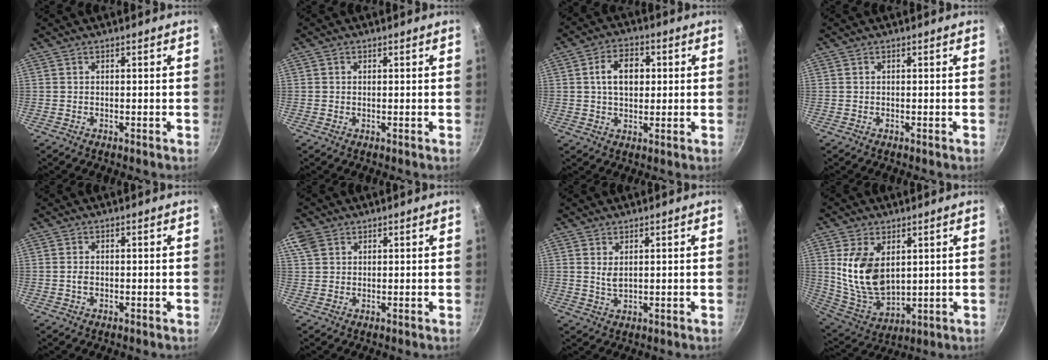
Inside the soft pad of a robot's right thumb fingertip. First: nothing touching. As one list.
[{"total": 0.7, "force": [0.2, 0.7, 0.2], "torque": [0.000, 0.001, 0.001]}, {"total": 8.1, "force": [1.3, 5.5, 5.8], "torque": [-0.075, 0.010, 0.016]}, {"total": 0.0}, {"total": 1.6, "force": [-0.2, 1.1, 1.1], "torque": [-0.020, 0.004, -0.005]}, {"total": 5.7, "force": [2.8, 4.3, 2.6], "torque": [-0.047, 0.007, 0.052]}, {"total": 2.7, "force": [0.9, 1.4, 2.1], "torque": [-0.036, -0.009, 0.020]}, {"total": 14.0, "force": [3.2, 8.6, 10.5], "torque": [-0.185, -0.034, 0.078]}]